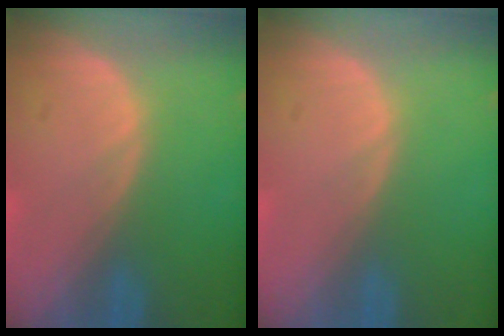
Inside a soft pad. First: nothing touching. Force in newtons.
{"total": 0.0}